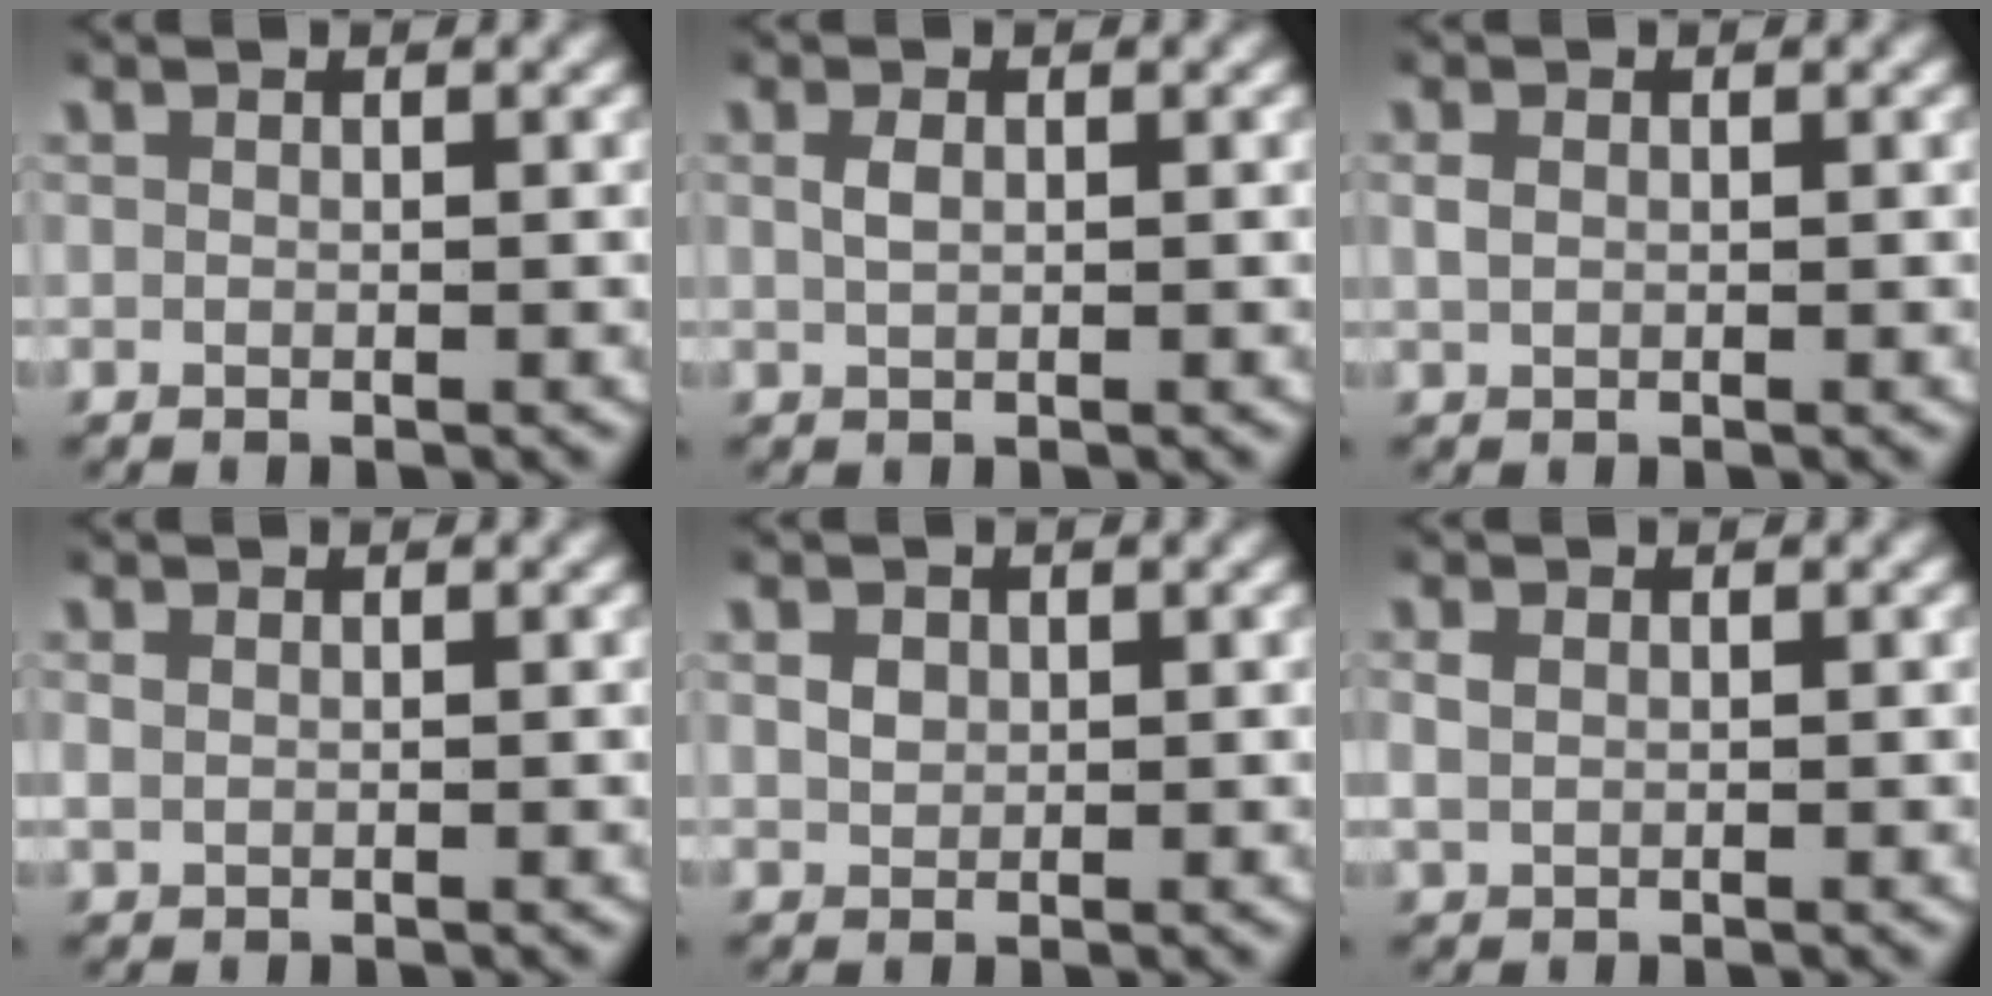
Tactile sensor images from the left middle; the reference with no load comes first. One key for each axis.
{"total": 0.9, "fx": 0.2, "fy": 0.5, "fz": 0.8, "tx": -0.017, "ty": -0.001, "tz": 0.007}
{"total": 1.0, "fx": 0.1, "fy": 0.8, "fz": 0.6, "tx": -0.015, "ty": 0.000, "tz": 0.005}
{"total": 1.0, "fx": 0.4, "fy": 0.8, "fz": 0.5, "tx": -0.013, "ty": 0.002, "tz": 0.010}
{"total": 1.3, "fx": 0.4, "fy": 1.1, "fz": 0.5, "tx": -0.010, "ty": -0.003, "tz": 0.014}
{"total": 1.5, "fx": 0.4, "fy": 1.2, "fz": 0.8, "tx": -0.020, "ty": 0.002, "tz": 0.011}